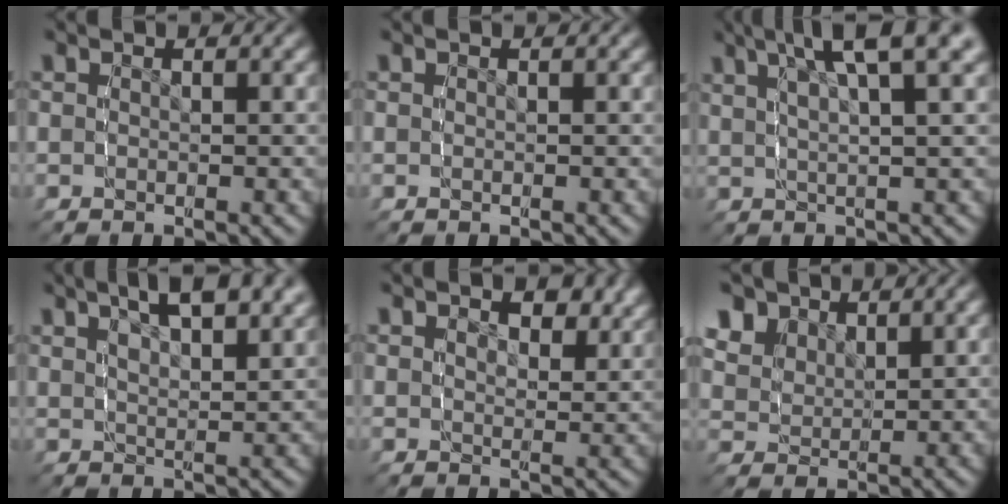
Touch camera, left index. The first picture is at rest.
{"total": 0.0}
{"total": 7.7, "force": [4.6, 1.7, 5.9], "torque": [-0.082, 0.023, 0.071]}
{"total": 6.2, "force": [4.3, 1.9, 4.0], "torque": [-0.057, 0.008, 0.074]}
{"total": 2.9, "force": [2.4, 0.9, 1.4], "torque": [-0.016, -0.007, 0.045]}
{"total": 6.8, "force": [3.6, 4.9, 3.1], "torque": [-0.066, 0.006, 0.064]}